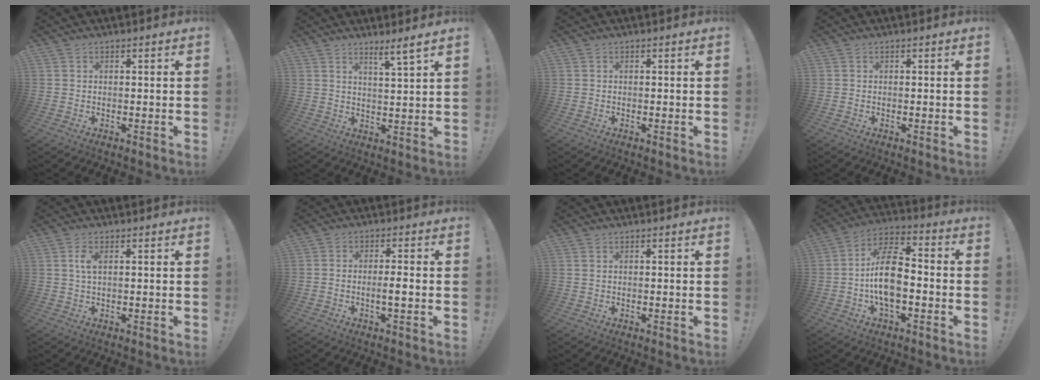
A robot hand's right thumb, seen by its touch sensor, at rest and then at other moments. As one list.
[{"total": 5.0, "force": [3.8, -0.7, 3.2], "torque": [-0.037, -0.033, 0.057]}, {"total": 0.0}, {"total": 0.0}, {"total": 3.2, "force": [0.7, 1.0, 2.9], "torque": [-0.052, 0.001, 0.009]}, {"total": 4.0, "force": [-1.5, 0.7, 3.7], "torque": [-0.067, 0.007, -0.026]}, {"total": 0.7, "force": [0.3, 0.4, 0.5], "torque": [-0.015, 0.003, 0.007]}, {"total": 14.7, "force": [-2.9, 7.6, 12.2], "torque": [-0.229, 0.020, -0.051]}]